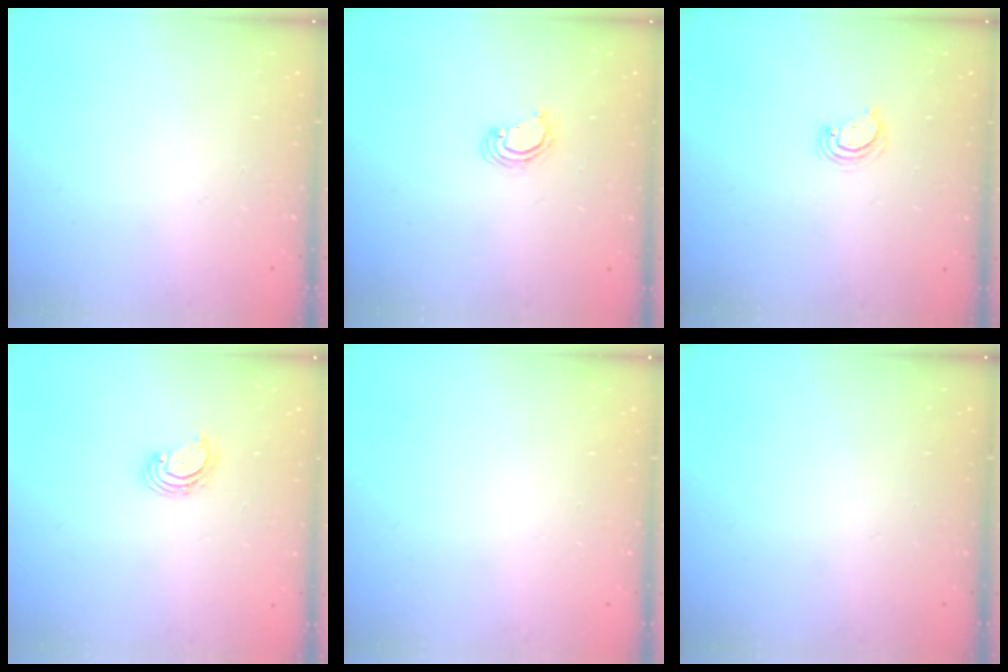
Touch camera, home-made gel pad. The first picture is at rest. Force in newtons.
{"total": 2.8, "press": 2.8, "slide": 0.2}
{"total": 4.0, "press": 4.0, "slide": 0.3}
{"total": 1.8, "press": 1.7, "slide": 0.7}
{"total": 0.0}
{"total": 0.0}